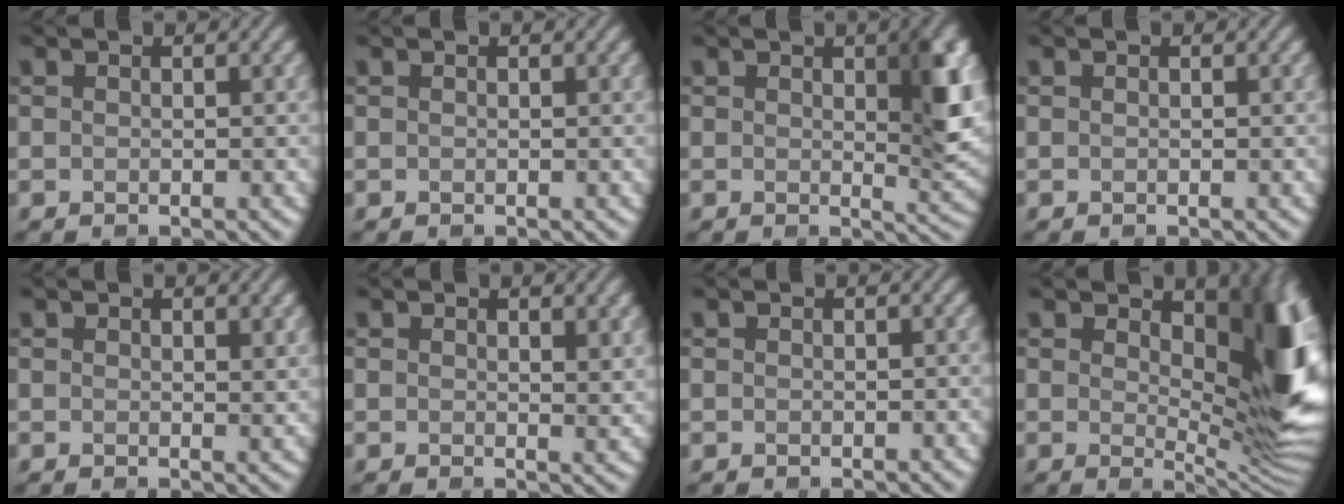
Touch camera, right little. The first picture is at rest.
{"total": 0.0}
{"total": 6.1, "force": [1.4, 1.9, 5.6], "torque": [-0.064, -0.006, 0.026]}
{"total": 0.0}
{"total": 1.4, "force": [0.8, 0.3, 1.1], "torque": [-0.011, -0.004, 0.013]}
{"total": 2.2, "force": [1.2, 0.7, 1.7], "torque": [-0.020, -0.007, 0.021]}
{"total": 0.0}
{"total": 10.7, "force": [2.6, 4.7, 9.2], "torque": [-0.109, -0.009, 0.044]}